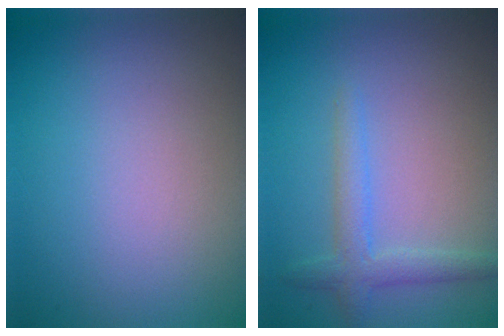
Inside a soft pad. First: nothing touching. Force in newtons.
{"total": 2.4, "press": 2.4, "slide": 0.1}